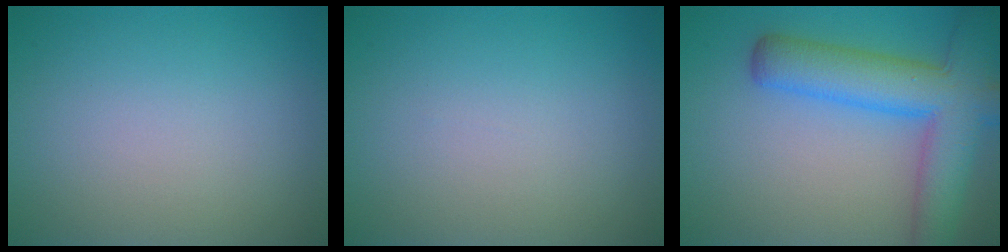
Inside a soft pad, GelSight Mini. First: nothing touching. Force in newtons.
{"total": 0.0}
{"total": 8.5, "press": 8.4, "slide": 0.5}